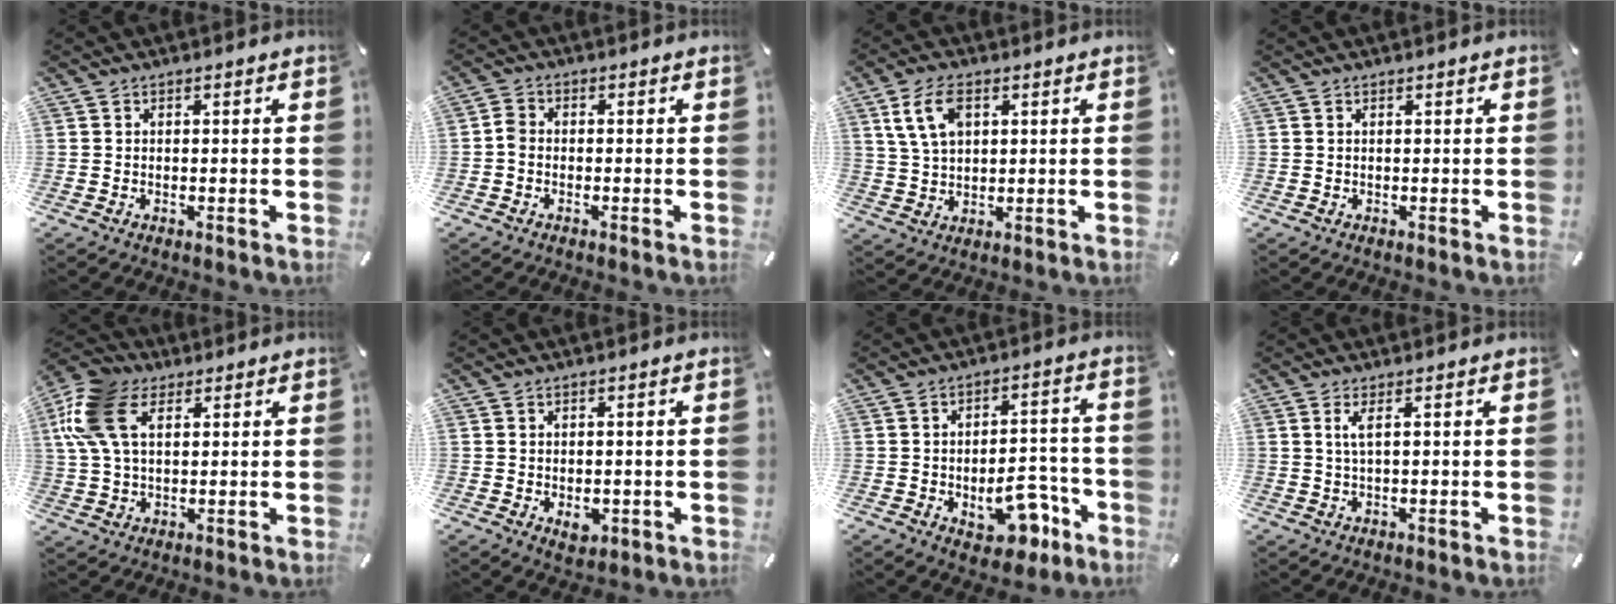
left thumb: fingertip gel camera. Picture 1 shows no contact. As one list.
[{"total": 2.5, "force": [-0.7, 1.9, 1.3], "torque": [-0.023, 0.007, -0.013]}, {"total": 7.9, "force": [3.1, 4.9, 5.4], "torque": [-0.129, 0.004, 0.056]}, {"total": 0.0}, {"total": 14.5, "force": [5.5, 9.3, 9.8], "torque": [-0.235, 0.004, 0.100]}, {"total": 3.3, "force": [-0.8, 2.5, 2.0], "torque": [-0.031, -0.001, -0.014]}, {"total": 12.4, "force": [-5.0, 7.0, 9.0], "torque": [-0.109, 0.019, -0.080]}, {"total": 2.6, "force": [0.8, 0.3, 2.5], "torque": [-0.052, 0.000, 0.013]}]